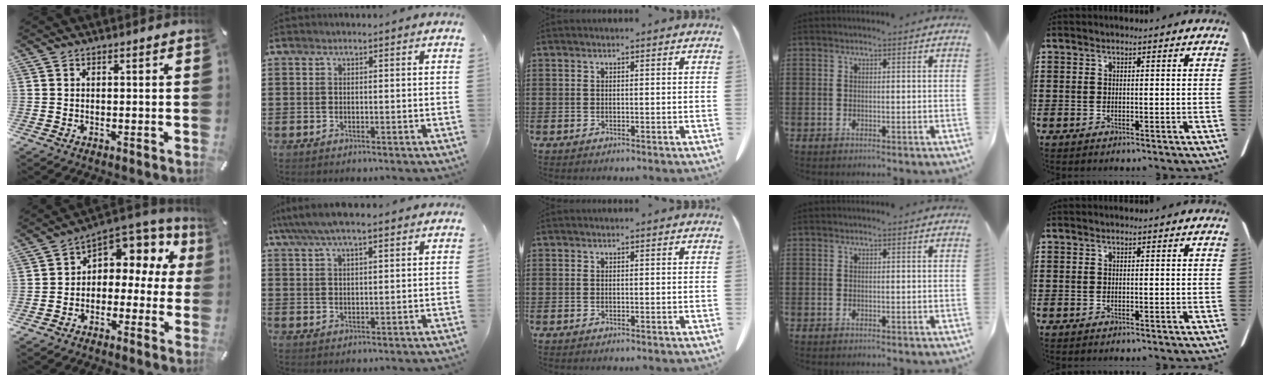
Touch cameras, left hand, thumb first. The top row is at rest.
{"thumb": {"total": 6.8, "force": [2.3, 5.7, 2.9], "torque": [-0.049, -0.023, 0.042]}, "index": {"total": 4.9, "force": [3.6, 1.2, 3.1], "torque": [-0.068, 0.001, 0.065]}}